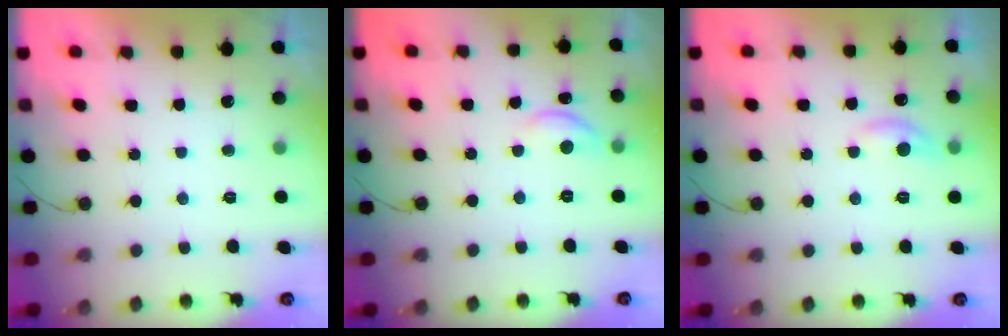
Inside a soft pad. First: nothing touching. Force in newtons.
{"total": 8.6, "press": 8.5, "slide": 0.8}
{"total": 6.1, "press": 6.1, "slide": 0.6}